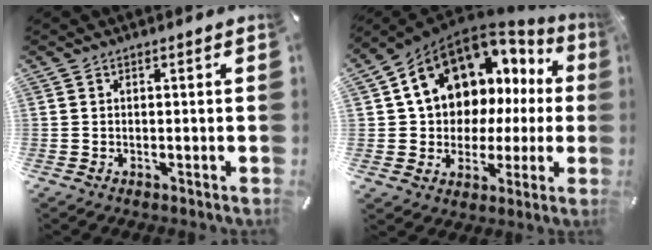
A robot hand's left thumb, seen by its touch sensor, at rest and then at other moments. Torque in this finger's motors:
{"motor_torque": [2.07, 1.90, 2.76, -0.01, 0.40]}